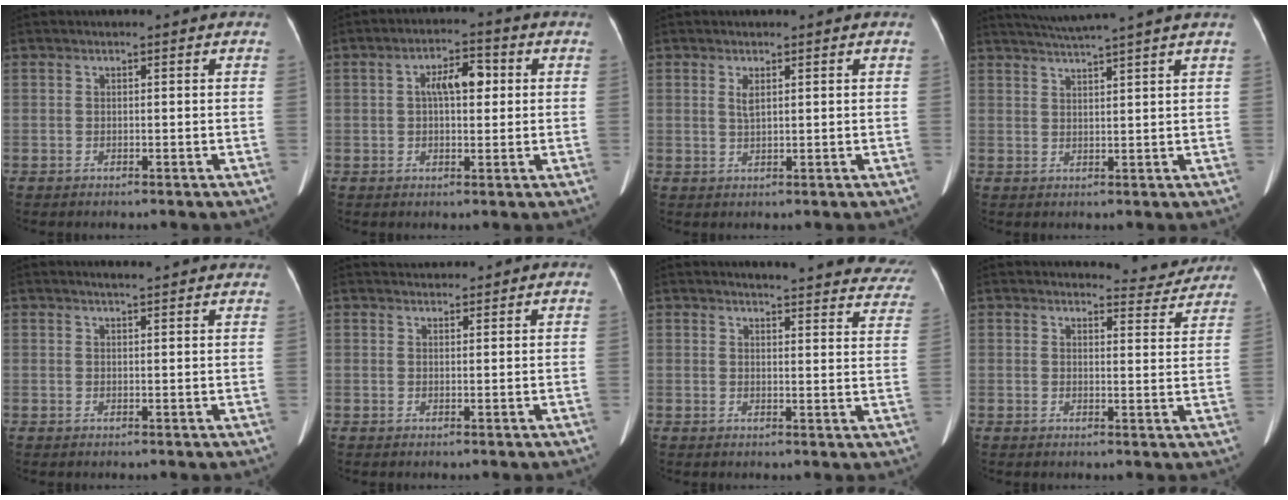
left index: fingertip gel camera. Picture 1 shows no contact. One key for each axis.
{"total": 5.6, "fx": 1.1, "fy": 2.2, "fz": 5.0, "tx": -0.091, "ty": 0.018, "tz": 0.017}
{"total": 1.6, "fx": 0.7, "fy": 0.4, "fz": 1.4, "tx": -0.035, "ty": -0.003, "tz": 0.018}
{"total": 7.6, "fx": 6.6, "fy": -1.8, "fz": 3.4, "tx": -0.055, "ty": 0.014, "tz": 0.094}
{"total": 6.6, "fx": 6.0, "fy": 0.7, "fz": 2.6, "tx": -0.033, "ty": 0.018, "tz": 0.064}
{"total": 2.6, "fx": 2.6, "fy": 0.4, "fz": 0.1, "tx": -0.001, "ty": 0.022, "tz": 0.044}
{"total": 20.9, "fx": 19.8, "fy": 3.4, "fz": 5.5, "tx": -0.050, "ty": -0.070, "tz": 0.205}
{"total": 5.4, "fx": 5.3, "fy": 0.8, "fz": -0.3, "tx": 0.008, "ty": -0.018, "tz": 0.052}